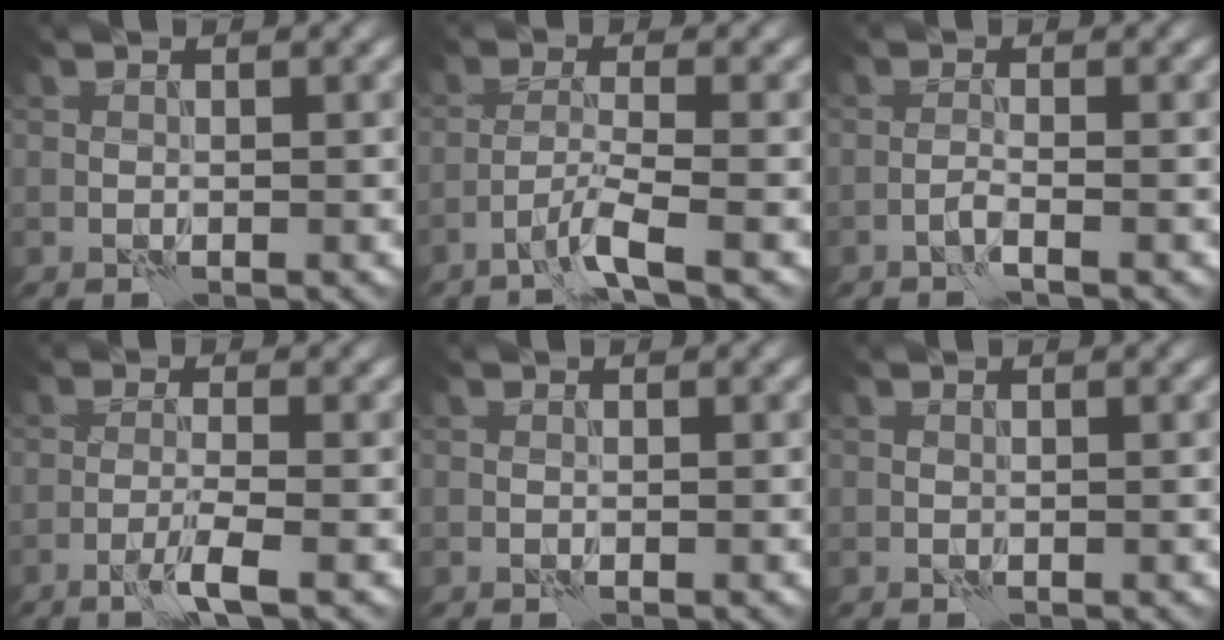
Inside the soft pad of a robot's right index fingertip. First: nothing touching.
{"total": 3.3, "force": [-2.1, 0.1, 2.5], "torque": [-0.046, 0.008, -0.055]}
{"total": 1.5, "force": [-0.9, 0.2, 1.2], "torque": [-0.020, 0.007, -0.024]}
{"total": 3.0, "force": [-1.7, 0.1, 2.4], "torque": [-0.044, 0.006, -0.043]}
{"total": 0.0}
{"total": 0.0}